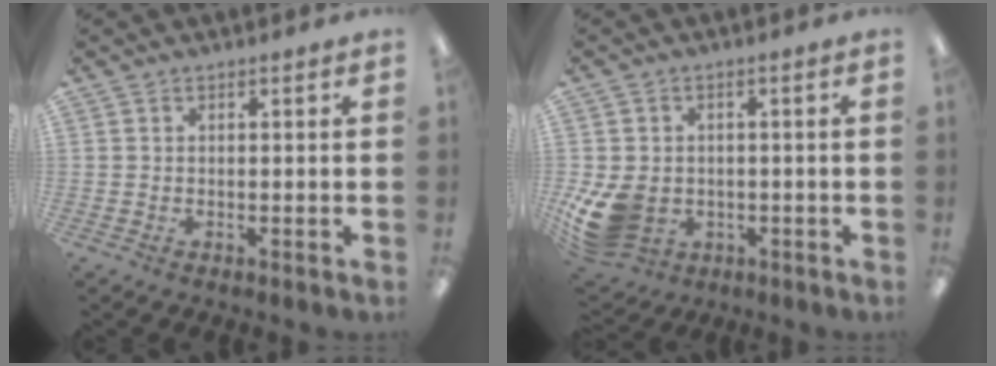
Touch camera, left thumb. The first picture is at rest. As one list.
[{"total": 11.0, "force": [-2.5, 8.4, 6.6], "torque": [-0.150, 0.010, -0.040]}]